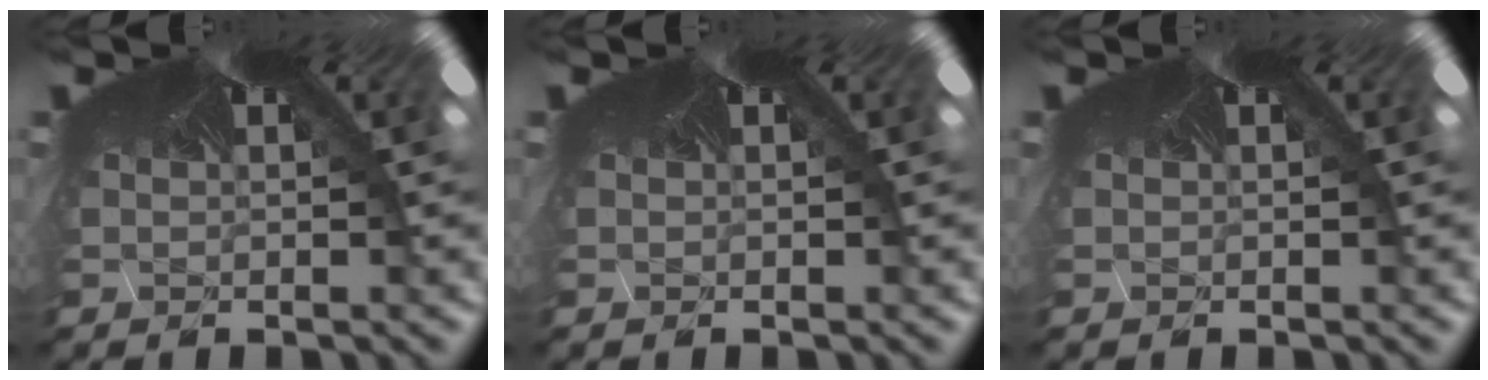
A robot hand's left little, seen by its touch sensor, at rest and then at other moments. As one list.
[{"total": 0.0}, {"total": 0.0}]